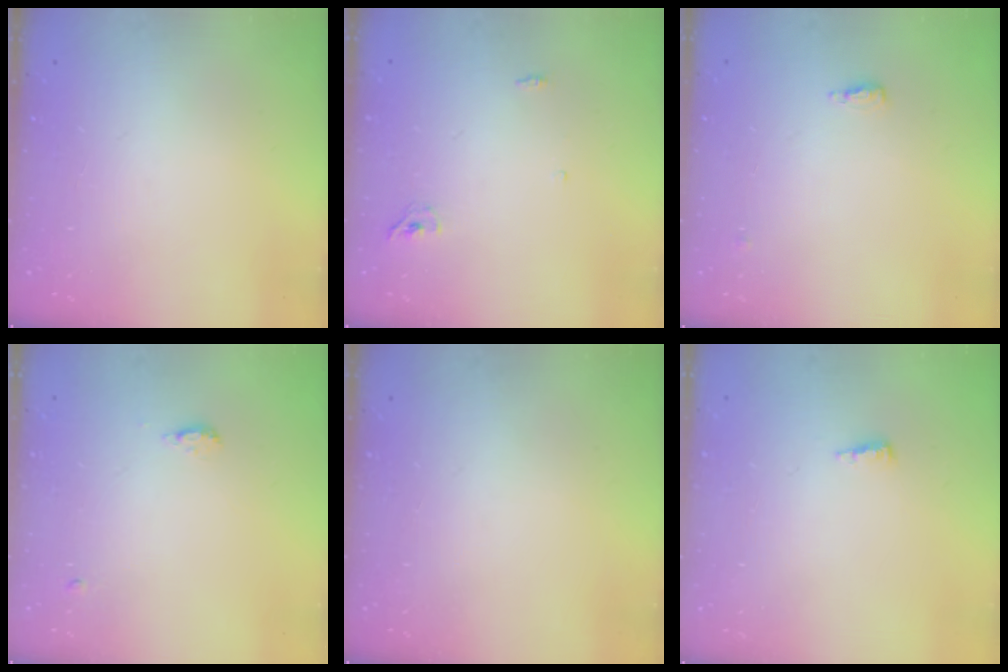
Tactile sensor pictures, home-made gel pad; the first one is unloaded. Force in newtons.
{"total": 3.4, "press": 3.4, "slide": 0.7}
{"total": 4.7, "press": 4.6, "slide": 1.2}
{"total": 8.1, "press": 5.6, "slide": 5.8}
{"total": 0.0}
{"total": 2.5, "press": 2.5, "slide": 0.2}